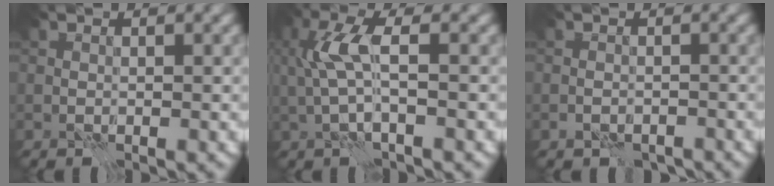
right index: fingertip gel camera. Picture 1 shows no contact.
{"total": 3.9, "force": [0.7, 1.0, 3.7], "torque": [-0.085, 0.008, 0.010]}
{"total": 1.3, "force": [-1.1, 0.5, 0.5], "torque": [-0.003, -0.007, -0.018]}